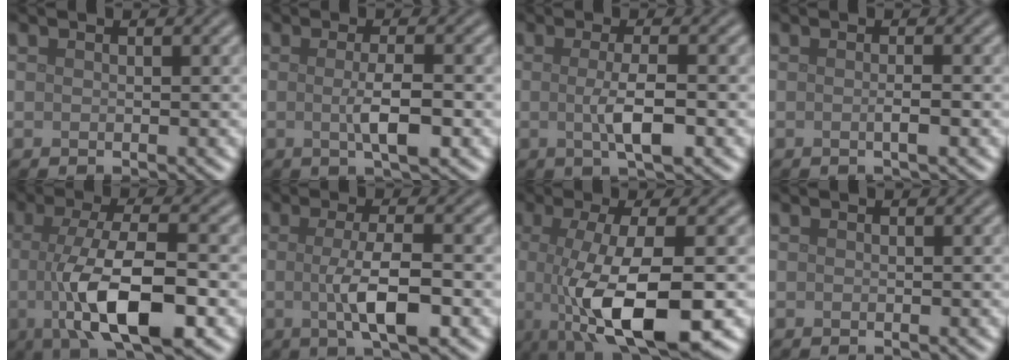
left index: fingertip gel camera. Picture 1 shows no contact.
{"total": 3.2, "force": [-0.3, 0.6, 3.1], "torque": [-0.056, -0.003, -0.005]}
{"total": 3.4, "force": [-0.3, 0.7, 3.3], "torque": [-0.060, -0.005, -0.005]}
{"total": 1.1, "force": [-0.2, 0.1, 1.1], "torque": [-0.018, 0.001, -0.005]}
{"total": 9.6, "force": [-1.7, 2.9, 9.0], "torque": [-0.150, -0.005, -0.028]}
{"total": 5.0, "force": [-0.6, 1.2, 4.8], "torque": [-0.086, -0.005, -0.012]}
{"total": 9.5, "force": [-1.6, 2.8, 9.0], "torque": [-0.154, -0.016, -0.024]}
{"total": 0.0}